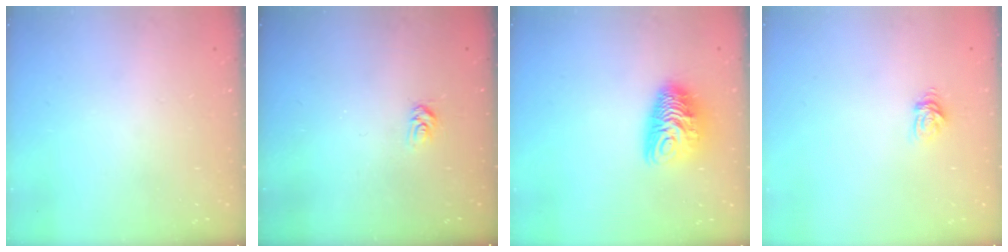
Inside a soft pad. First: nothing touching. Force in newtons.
{"total": 4.3, "press": 4.2, "slide": 0.5}
{"total": 10.4, "press": 10.3, "slide": 1.1}
{"total": 4.8, "press": 4.7, "slide": 0.6}